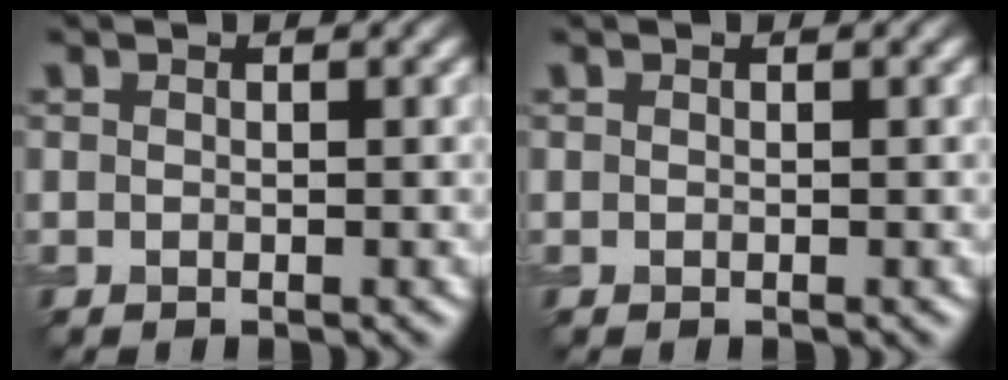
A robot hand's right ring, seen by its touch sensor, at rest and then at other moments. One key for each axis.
{"total": 0.0}